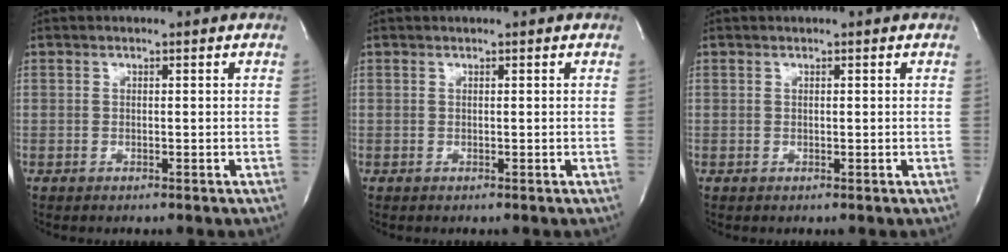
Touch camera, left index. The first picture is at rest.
{"total": 0.0}
{"total": 0.0}